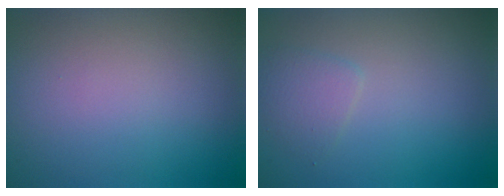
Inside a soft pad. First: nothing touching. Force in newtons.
{"total": 1.6, "press": 1.6, "slide": 0.1}